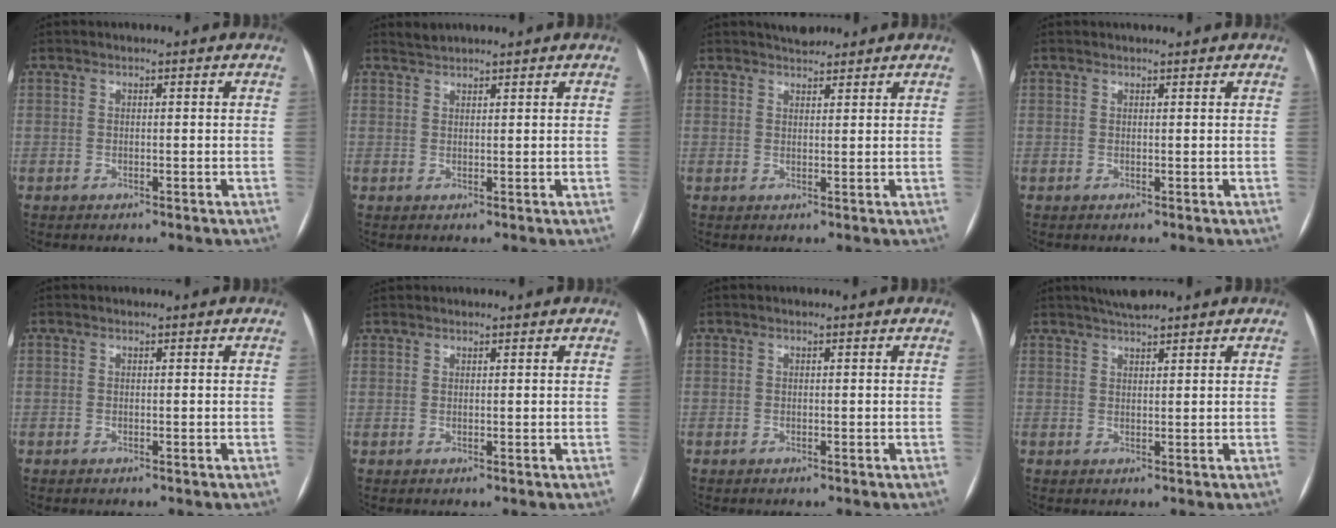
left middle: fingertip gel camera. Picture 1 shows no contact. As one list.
[{"total": 1.7, "force": [1.6, -0.3, -0.2], "torque": [0.001, 0.010, 0.034]}, {"total": 3.2, "force": [3.0, 1.0, 0.8], "torque": [-0.010, 0.017, 0.045]}, {"total": 1.0, "force": [0.9, -0.3, 0.1], "torque": [-0.002, 0.006, 0.016]}, {"total": 0.0}, {"total": 1.2, "force": [1.2, 0.4, 0.1], "torque": [-0.006, 0.018, 0.023]}, {"total": 0.0}, {"total": 3.9, "force": [3.4, 0.4, 1.8], "torque": [-0.030, 0.018, 0.058]}]